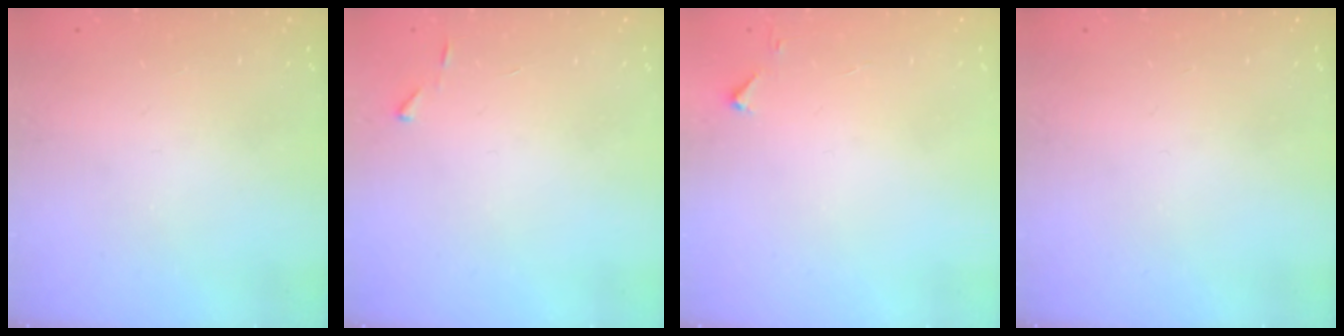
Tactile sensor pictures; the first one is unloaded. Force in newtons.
{"total": 2.7, "press": 2.7, "slide": 0.3}
{"total": 2.8, "press": 2.8, "slide": 0.4}
{"total": 0.0}